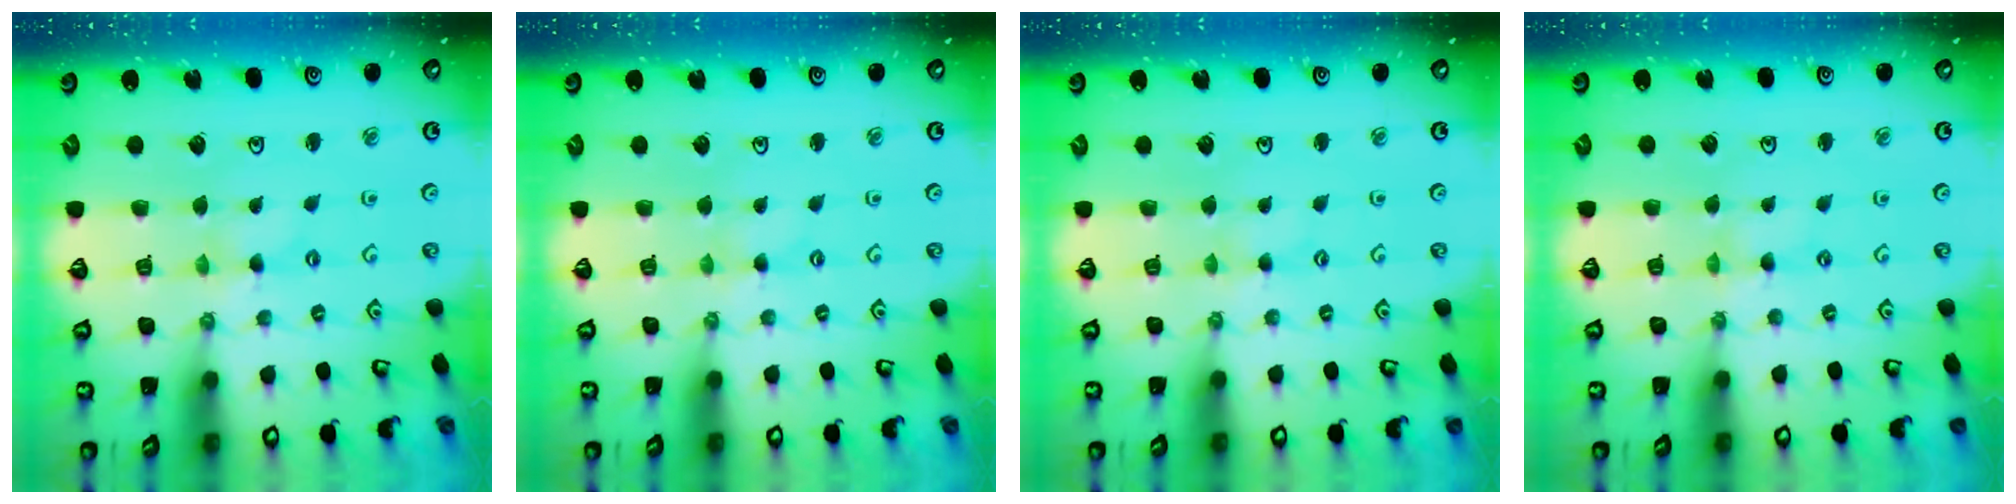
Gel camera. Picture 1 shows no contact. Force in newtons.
{"total": 0.0}
{"total": 0.0}
{"total": 0.0}